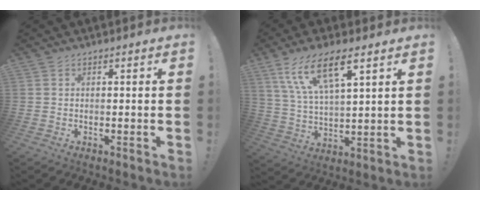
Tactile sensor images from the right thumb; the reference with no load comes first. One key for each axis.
{"total": 14.4, "fx": 8.3, "fy": 4.8, "fz": 10.7, "tx": -0.194, "ty": -0.025, "tz": 0.144}